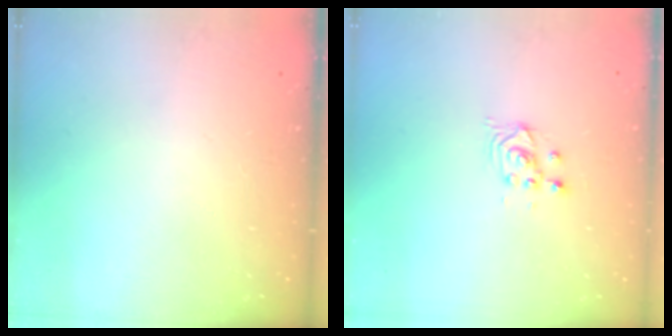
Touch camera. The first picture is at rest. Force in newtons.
{"total": 2.5, "press": 2.5, "slide": 0.2}